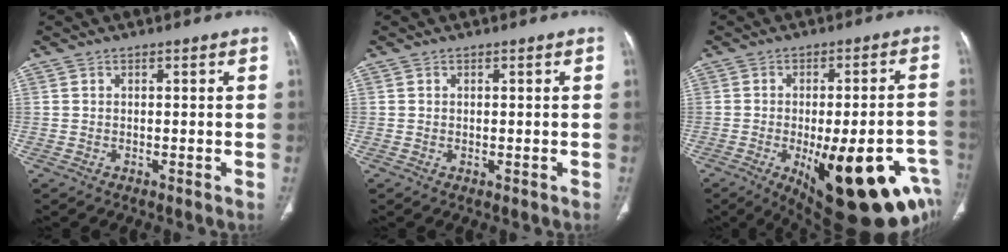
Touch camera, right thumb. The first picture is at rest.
{"total": 0.0}
{"total": 25.3, "force": [-10.6, 8.5, 21.3], "torque": [-0.204, 0.024, -0.126]}